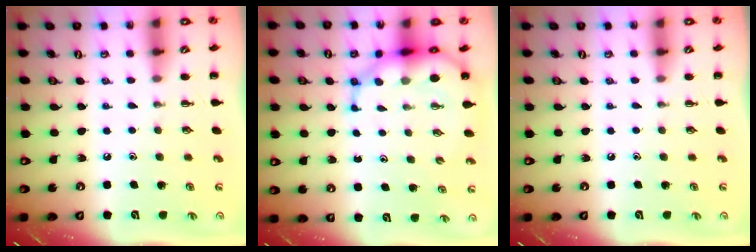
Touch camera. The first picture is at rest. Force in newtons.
{"total": 9.7, "press": 9.2, "slide": 3.1}
{"total": 0.0}